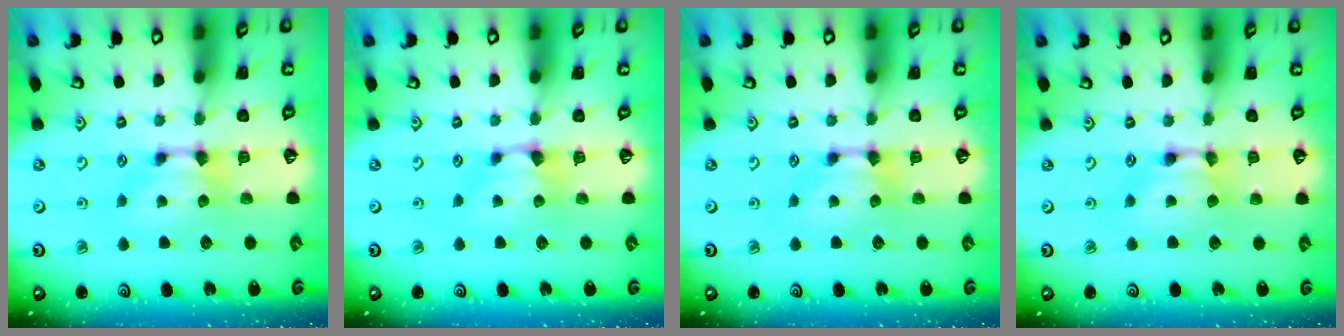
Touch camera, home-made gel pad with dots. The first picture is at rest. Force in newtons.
{"total": 0.0}
{"total": 0.0}
{"total": 1.8, "press": 1.8, "slide": 0.1}